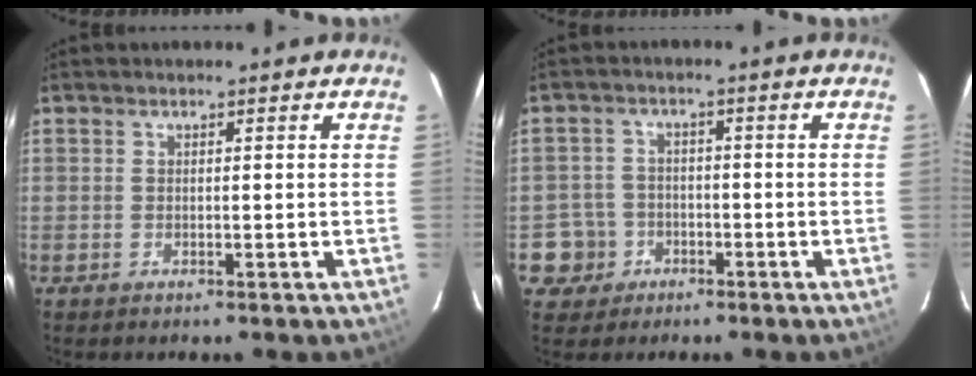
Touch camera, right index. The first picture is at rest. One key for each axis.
{"total": 5.6, "fx": -2.2, "fy": 5.2, "fz": 0.2, "tx": -0.015, "ty": 0.023, "tz": -0.038}